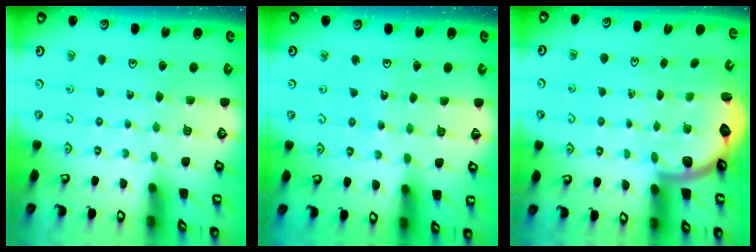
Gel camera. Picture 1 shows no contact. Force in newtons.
{"total": 3.5, "press": 3.5, "slide": 0.4}
{"total": 2.8, "press": 2.5, "slide": 1.3}